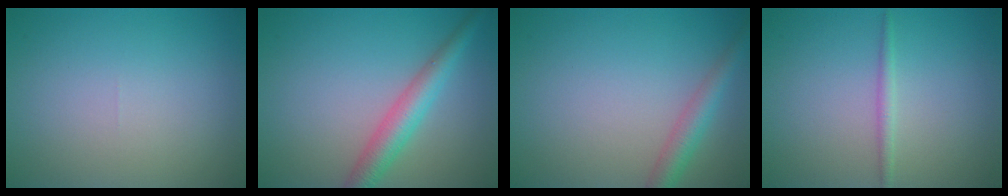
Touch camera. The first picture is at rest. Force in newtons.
{"total": 3.8, "press": 3.8, "slide": 0.0}
{"total": 2.8, "press": 2.8, "slide": 0.1}
{"total": 1.2, "press": 1.2, "slide": 0.0}